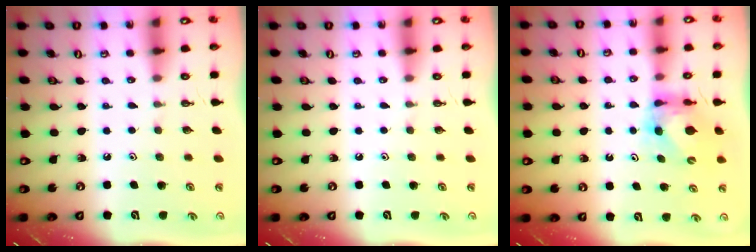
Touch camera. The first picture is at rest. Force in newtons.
{"total": 0.0}
{"total": 5.9, "press": 5.9, "slide": 0.6}